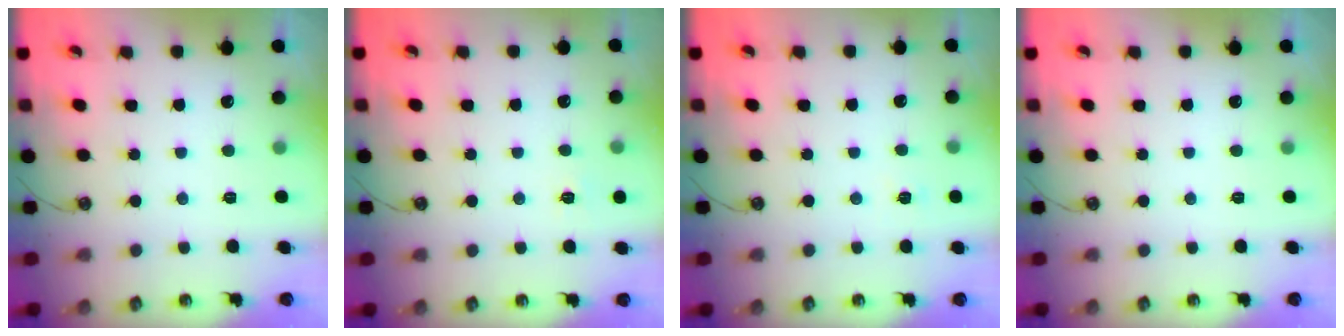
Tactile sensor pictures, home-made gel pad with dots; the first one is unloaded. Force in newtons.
{"total": 3.9, "press": 3.9, "slide": 0.5}
{"total": 2.2, "press": 2.2, "slide": 0.3}
{"total": 0.0}